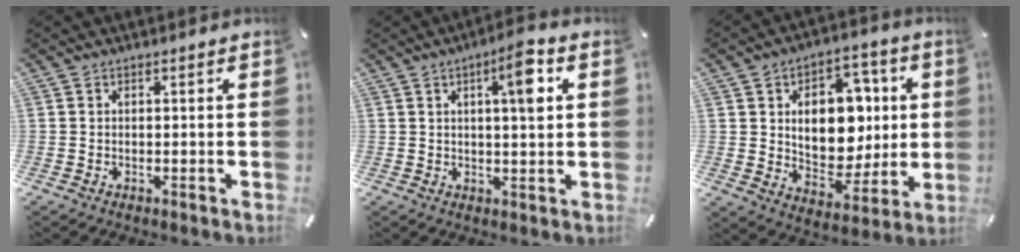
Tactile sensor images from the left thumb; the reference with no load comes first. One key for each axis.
{"total": 7.9, "fx": 2.8, "fy": 1.6, "fz": 7.2, "tx": -0.104, "ty": -0.010, "tz": 0.035}
{"total": 14.5, "fx": 2.4, "fy": 11.1, "fz": 9.1, "tx": -0.126, "ty": -0.012, "tz": 0.050}